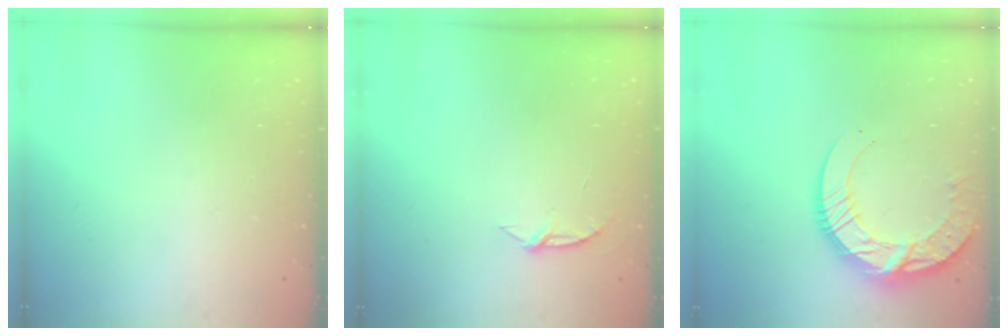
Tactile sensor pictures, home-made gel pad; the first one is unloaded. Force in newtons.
{"total": 4.3, "press": 4.3, "slide": 0.4}
{"total": 14.6, "press": 14.6, "slide": 1.2}